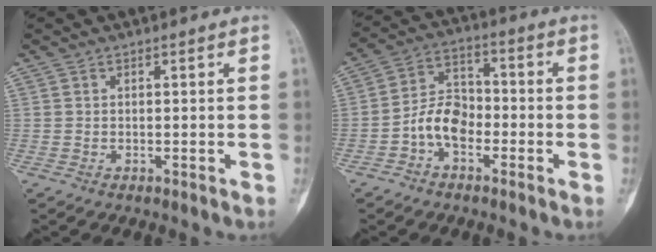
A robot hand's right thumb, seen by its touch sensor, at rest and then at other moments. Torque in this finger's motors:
{"motor_torque": [0.06, -0.03, 0.56, -0.49, 0.06]}